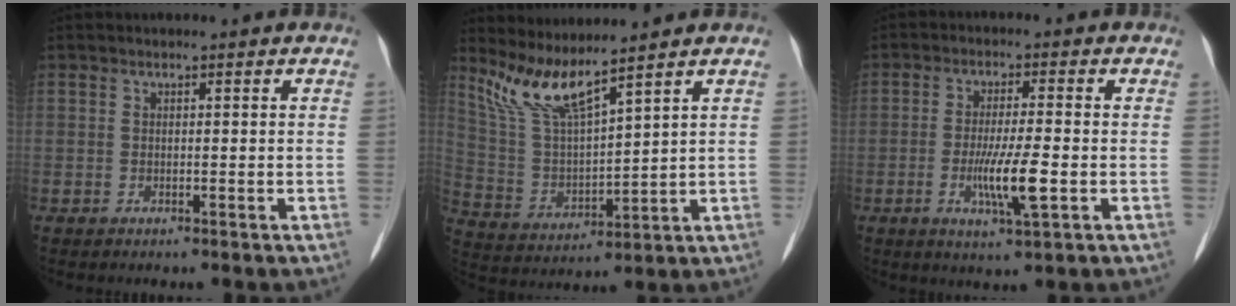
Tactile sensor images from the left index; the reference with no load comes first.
{"total": 8.1, "force": [6.9, 0.1, 4.1], "torque": [-0.099, -0.010, 0.150]}
{"total": 6.8, "force": [-1.9, 0.4, 6.5], "torque": [-0.126, -0.013, -0.035]}